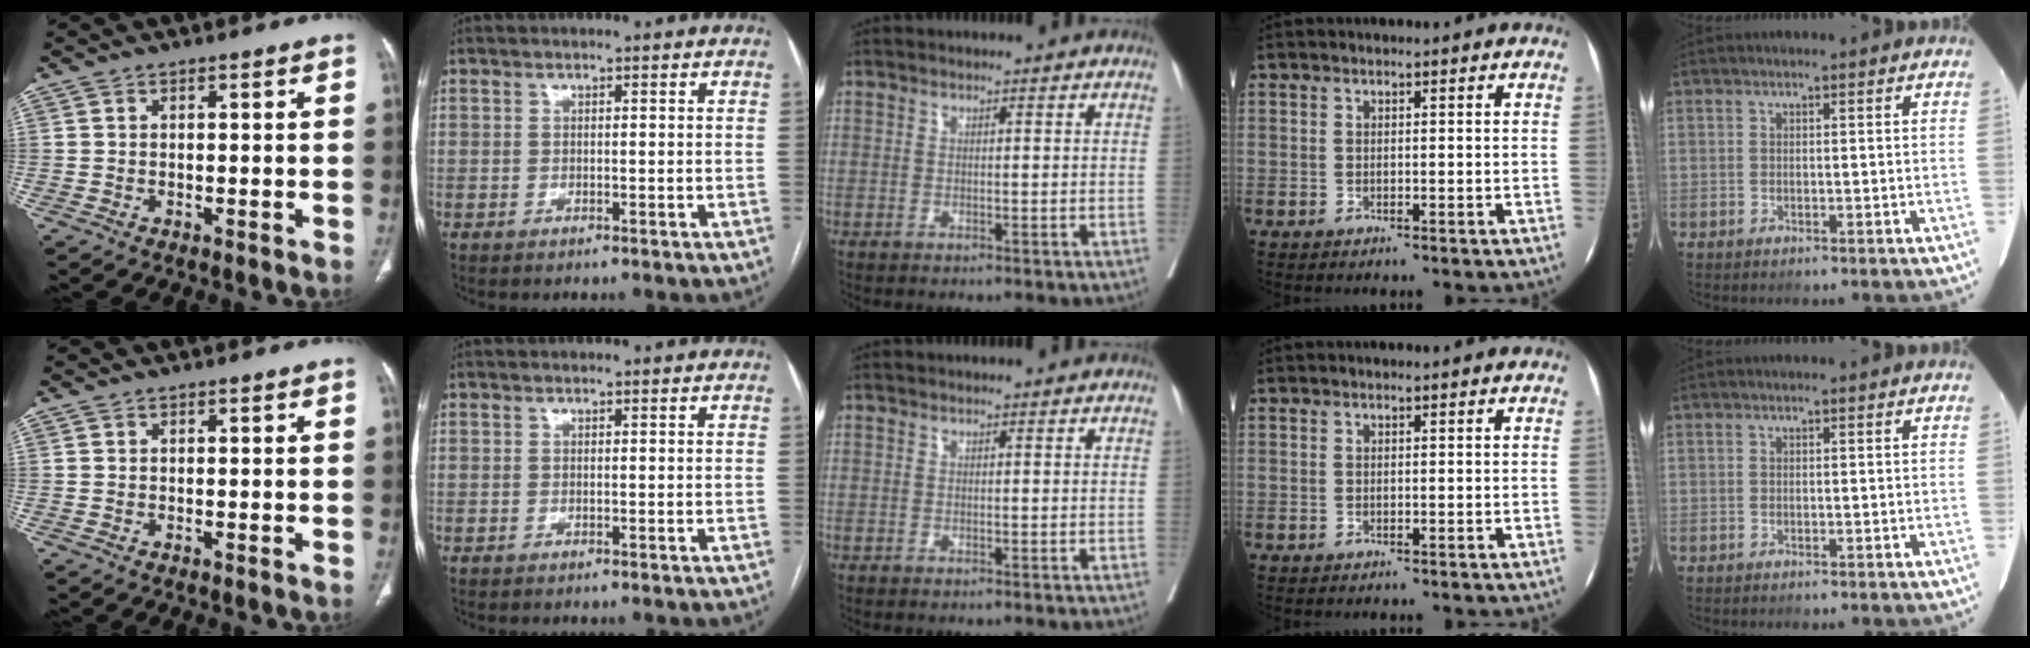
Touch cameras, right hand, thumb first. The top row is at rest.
{}